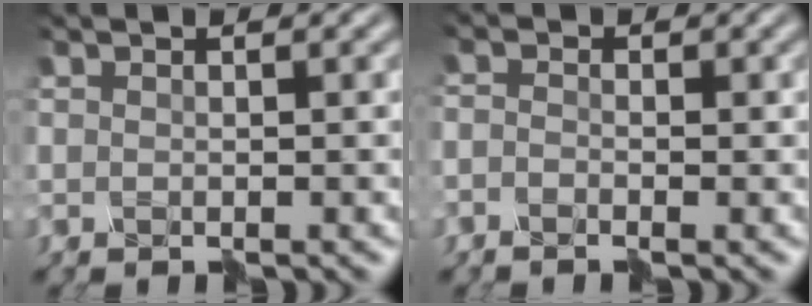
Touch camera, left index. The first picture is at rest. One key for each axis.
{"total": 1.6, "fx": -1.5, "fy": 0.3, "fz": -0.5, "tx": 0.014, "ty": 0.006, "tz": -0.026}